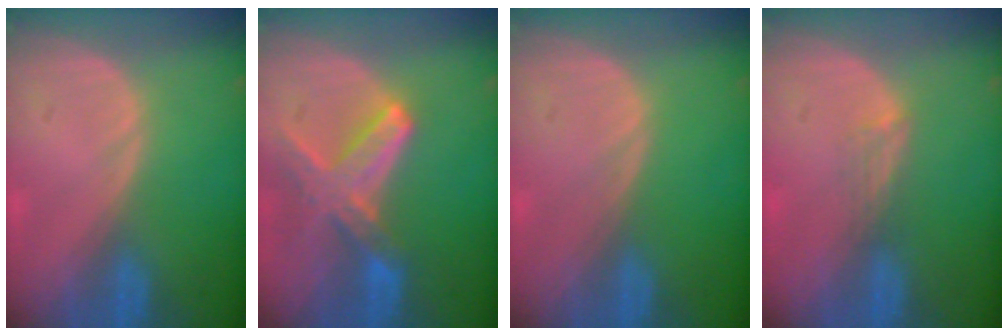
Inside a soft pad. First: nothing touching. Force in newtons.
{"total": 8.2, "press": 7.2, "slide": 3.9}
{"total": 0.0}
{"total": 1.8, "press": 1.3, "slide": 1.2}